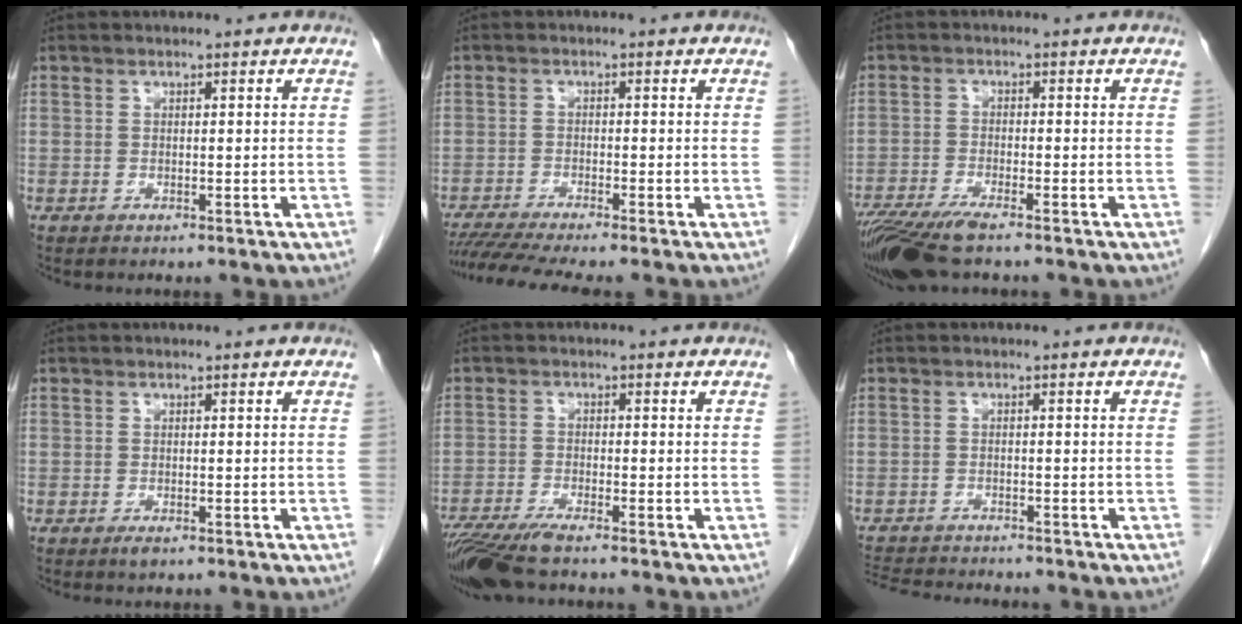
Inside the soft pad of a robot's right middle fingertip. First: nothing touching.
{"total": 7.4, "force": [-6.4, -0.7, 3.7], "torque": [-0.057, -0.017, -0.106]}
{"total": 9.0, "force": [-6.9, 1.3, 5.6], "torque": [-0.102, -0.021, -0.123]}
{"total": 1.1, "force": [-0.7, 0.4, 0.7], "torque": [-0.013, -0.002, -0.008]}
{"total": 7.5, "force": [-6.0, 0.5, 4.5], "torque": [-0.078, -0.022, -0.109]}
{"total": 8.3, "force": [-7.8, 1.2, 2.6], "torque": [-0.045, -0.004, -0.122]}